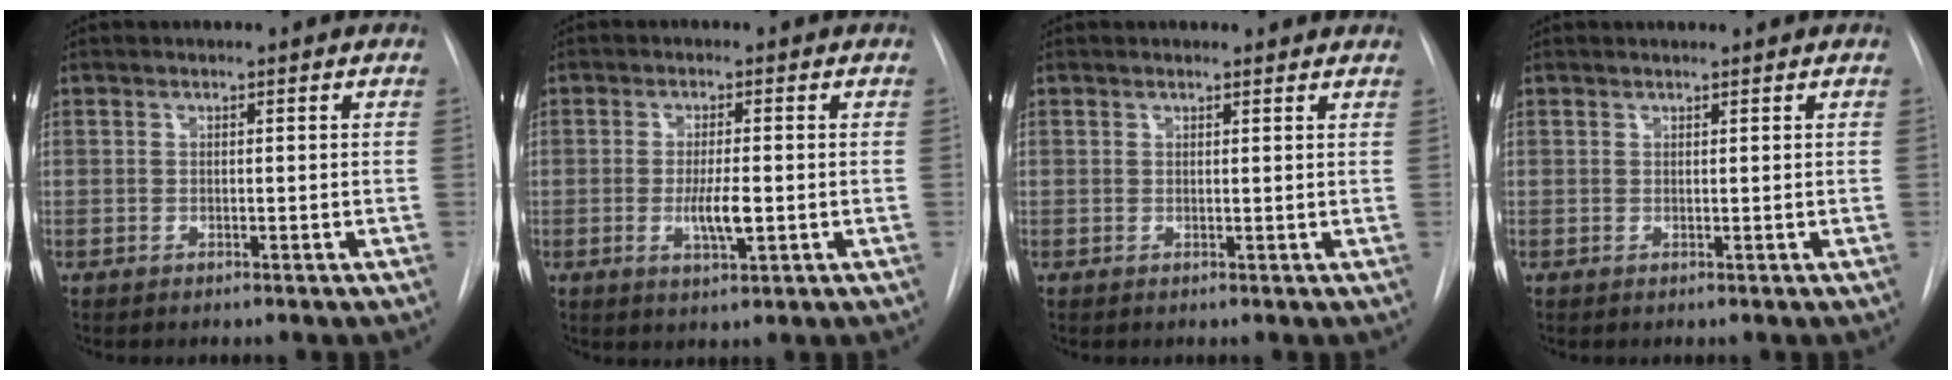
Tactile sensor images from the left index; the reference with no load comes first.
{"total": 4.6, "force": [-2.3, 0.6, 3.9], "torque": [-0.075, -0.011, -0.034]}
{"total": 1.7, "force": [1.6, 0.4, 0.3], "torque": [-0.007, 0.006, 0.003]}
{"total": 0.9, "force": [-0.8, -0.3, -0.2], "torque": [0.001, 0.004, -0.008]}